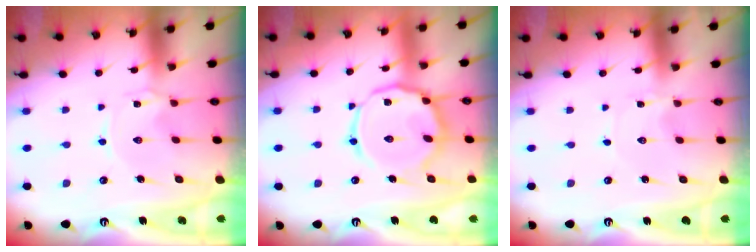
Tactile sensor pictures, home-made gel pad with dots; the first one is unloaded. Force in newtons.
{"total": 13.9, "press": 13.8, "slide": 1.1}
{"total": 0.0}